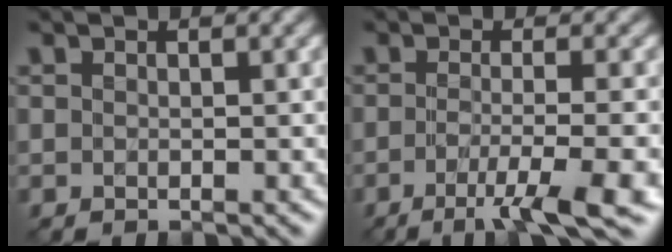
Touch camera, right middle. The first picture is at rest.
{"total": 6.1, "force": [-2.7, 0.9, 5.4], "torque": [-0.080, -0.008, -0.049]}